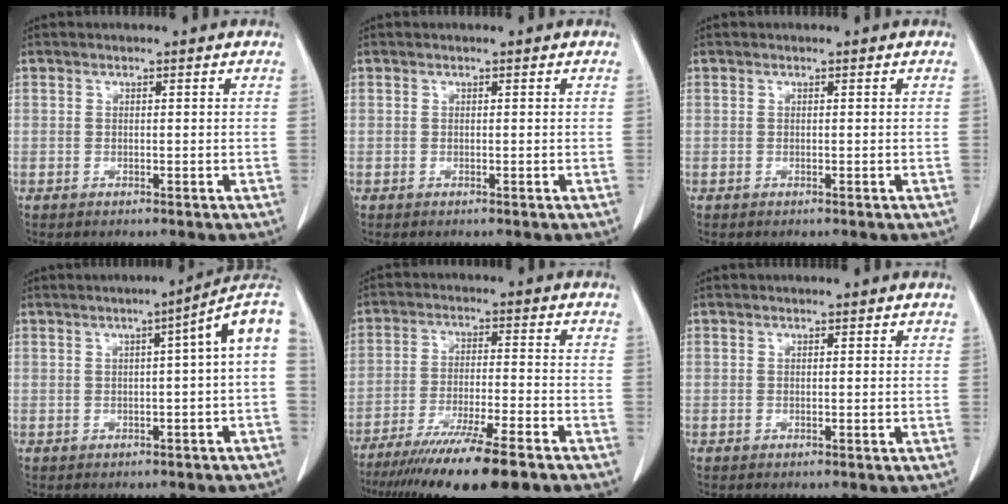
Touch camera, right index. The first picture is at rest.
{"total": 0.0}
{"total": 0.0}
{"total": 7.3, "force": [1.0, -0.1, 7.2], "torque": [-0.083, 0.026, 0.003]}
{"total": 16.6, "force": [-12.8, 0.8, 10.4], "torque": [-0.165, -0.044, -0.205]}
{"total": 0.0}